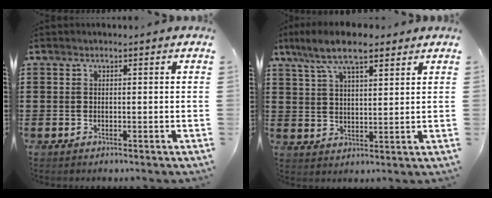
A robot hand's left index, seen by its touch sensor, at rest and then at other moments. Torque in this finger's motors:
{"motor_torque": [2.14, 0.00, 0.70, 0.21]}